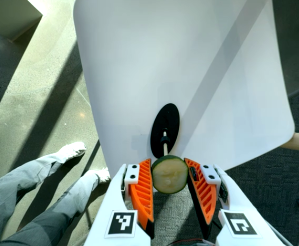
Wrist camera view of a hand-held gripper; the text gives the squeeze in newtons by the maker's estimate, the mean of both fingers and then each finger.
{"total": 8.8, "left": 8.7, "right": 8.9}